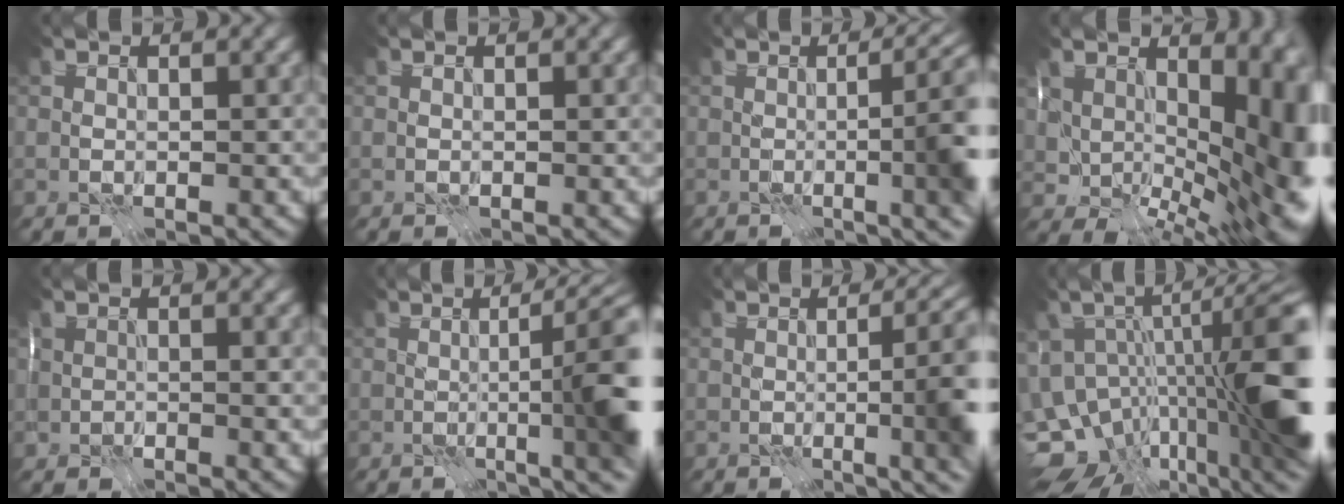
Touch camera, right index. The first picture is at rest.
{"total": 0.0}
{"total": 8.9, "force": [0.6, 2.8, 8.4], "torque": [-0.071, 0.010, -0.001]}
{"total": 17.5, "force": [3.5, 10.5, 13.5], "torque": [-0.171, -0.018, 0.092]}
{"total": 1.3, "force": [0.1, 0.9, 1.0], "torque": [-0.016, -0.006, 0.002]}
{"total": 10.6, "force": [0.3, 2.8, 10.2], "torque": [-0.096, 0.016, -0.007]}
{"total": 10.1, "force": [0.6, 3.5, 9.5], "torque": [-0.081, 0.010, 0.001]}
{"total": 15.8, "force": [-5.4, 7.9, 12.5], "torque": [-0.192, -0.006, -0.093]}